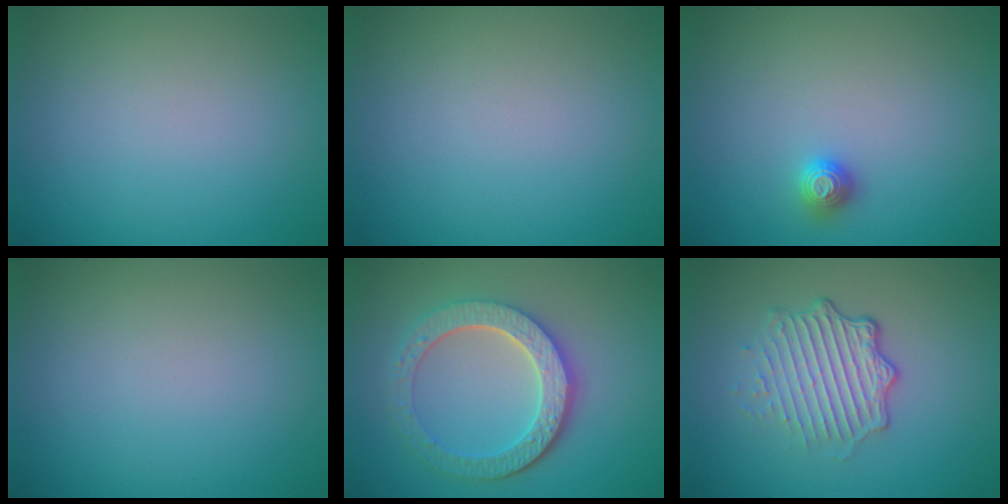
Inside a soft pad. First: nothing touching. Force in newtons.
{"total": 0.0}
{"total": 1.1, "press": 1.1, "slide": 0.2}
{"total": 0.0}
{"total": 5.6, "press": 4.5, "slide": 3.4}
{"total": 4.8, "press": 3.4, "slide": 3.4}